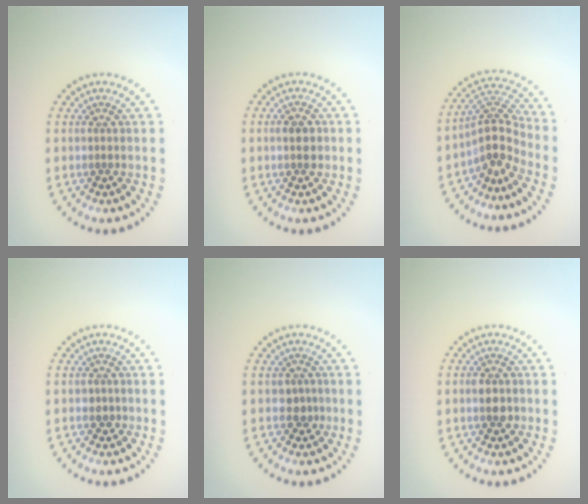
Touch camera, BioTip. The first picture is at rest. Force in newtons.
{"total": 1.6, "press": 1.6, "slide": 0.1}
{"total": 3.8, "press": 2.7, "slide": 2.7}
{"total": 0.9, "press": 0.8, "slide": 0.4}
{"total": 1.4, "press": 1.1, "slide": 0.8}
{"total": 1.7, "press": 1.7, "slide": 0.2}